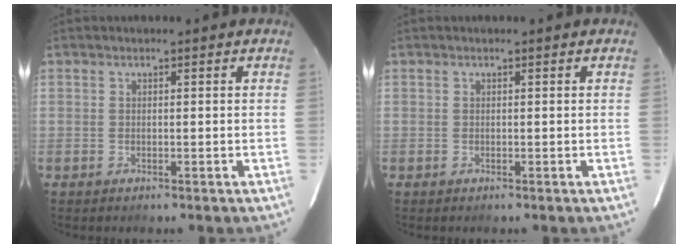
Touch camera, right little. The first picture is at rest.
{"total": 0.0}